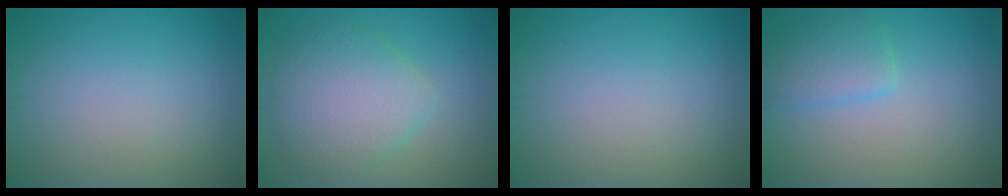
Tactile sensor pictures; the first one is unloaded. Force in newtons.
{"total": 5.7, "press": 5.7, "slide": 0.2}
{"total": 0.0}
{"total": 2.8, "press": 2.8, "slide": 0.3}